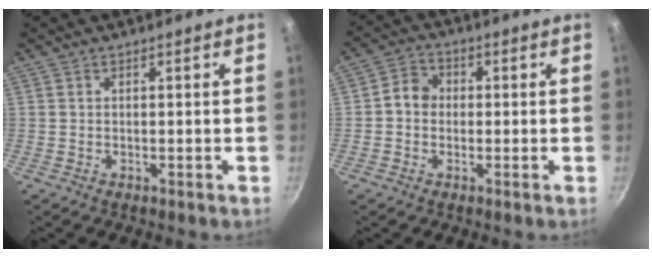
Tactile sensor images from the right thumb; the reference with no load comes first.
{"total": 4.8, "force": [-0.1, 4.2, 2.3], "torque": [-0.016, 0.013, -0.016]}